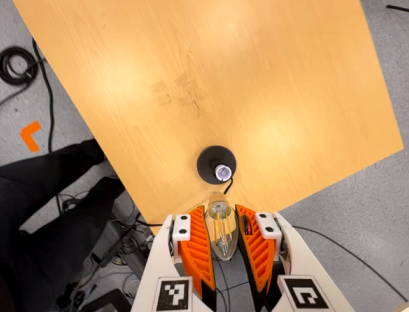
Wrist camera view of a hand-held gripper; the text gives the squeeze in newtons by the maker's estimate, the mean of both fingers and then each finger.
{"total": 12.5, "left": 12.9, "right": 12.1}